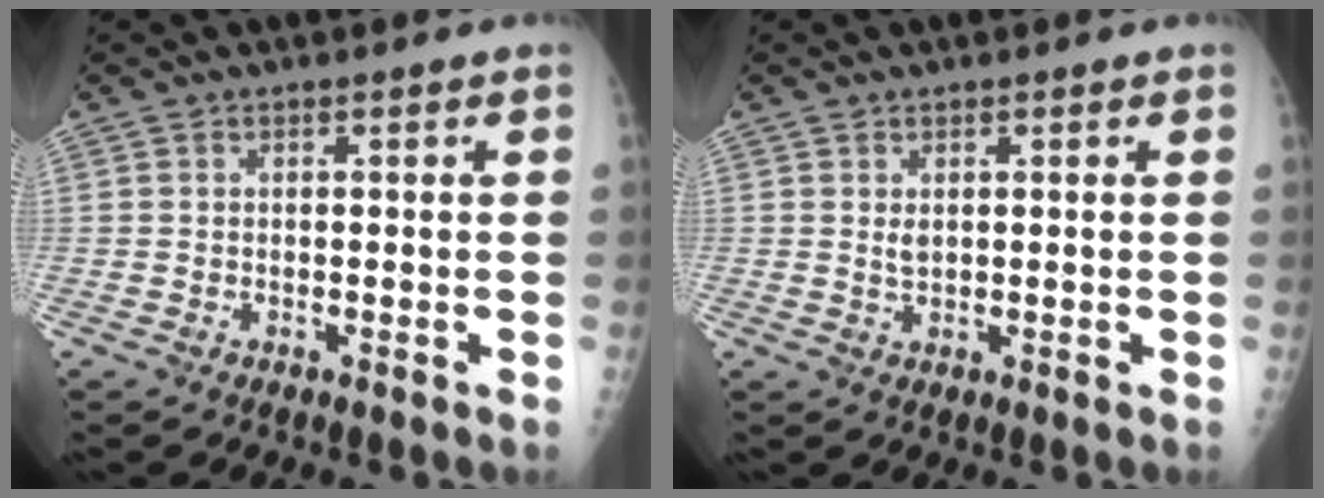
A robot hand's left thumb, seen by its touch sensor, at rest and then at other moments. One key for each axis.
{"total": 1.4, "fx": 0.5, "fy": 0.9, "fz": 1.0, "tx": -0.011, "ty": -0.005, "tz": 0.013}